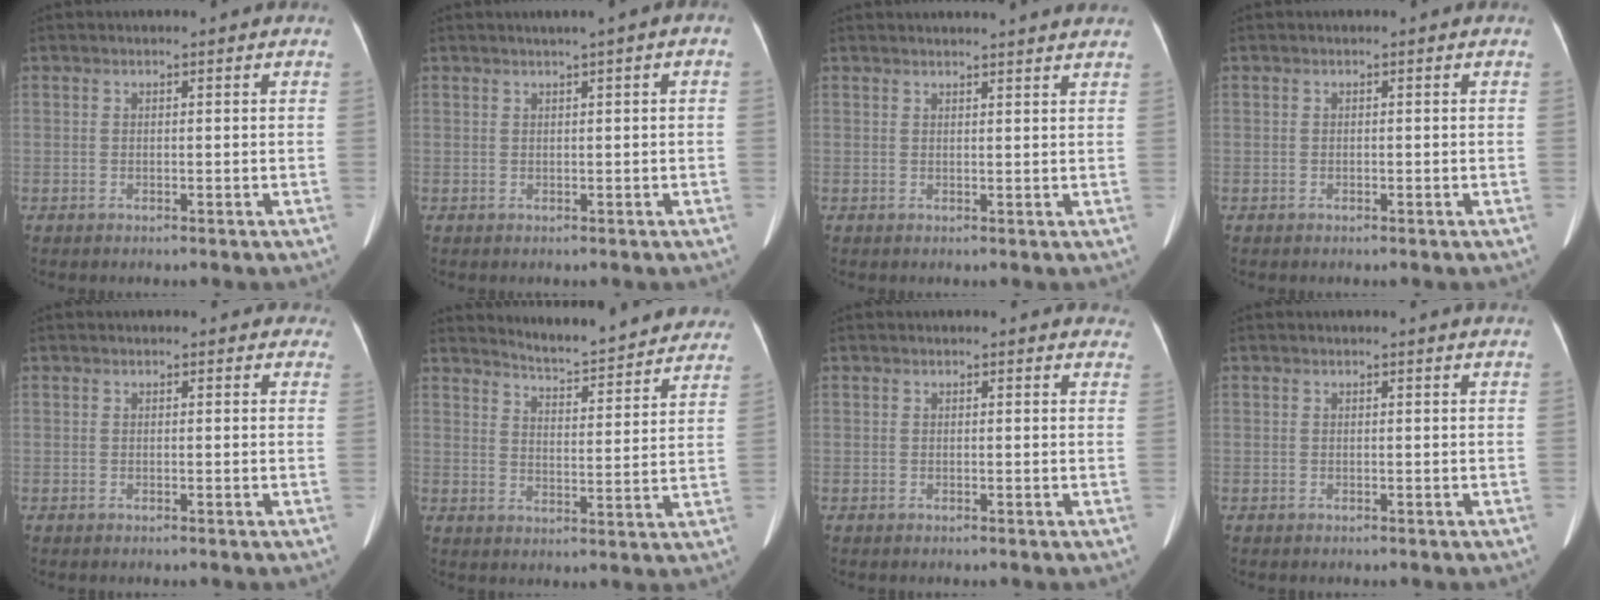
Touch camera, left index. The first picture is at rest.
{"total": 1.9, "force": [0.6, 0.0, 1.8], "torque": [-0.028, 0.009, 0.011]}
{"total": 8.1, "force": [7.8, -0.2, 2.2], "torque": [-0.024, 0.018, 0.075]}
{"total": 0.0}
{"total": 3.2, "force": [2.7, 1.6, 0.4], "torque": [0.010, 0.002, 0.012]}
{"total": 16.6, "force": [15.9, 2.2, 4.2], "torque": [-0.049, -0.037, 0.193]}
{"total": 4.3, "force": [4.0, 1.5, 0.5], "torque": [0.010, -0.004, 0.021]}
{"total": 1.3, "force": [1.3, -0.1, 0.2], "torque": [-0.014, -0.001, 0.007]}